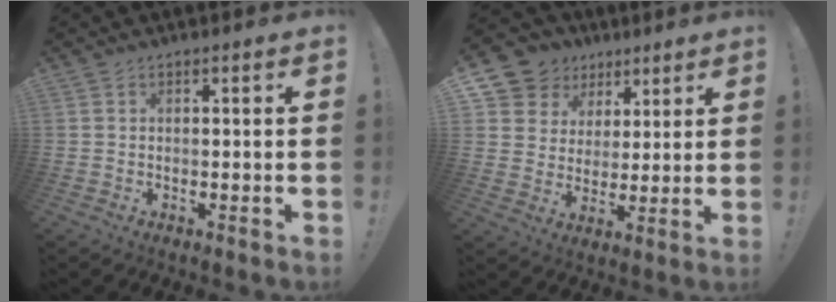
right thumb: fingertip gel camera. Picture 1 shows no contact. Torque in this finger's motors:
{"motor_torque": [0.23, 0.37, 0.87, 0.68, 0.05]}